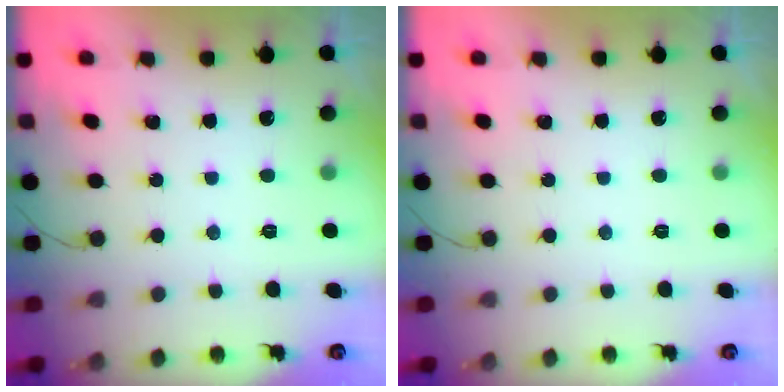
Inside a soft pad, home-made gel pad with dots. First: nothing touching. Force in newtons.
{"total": 0.0}